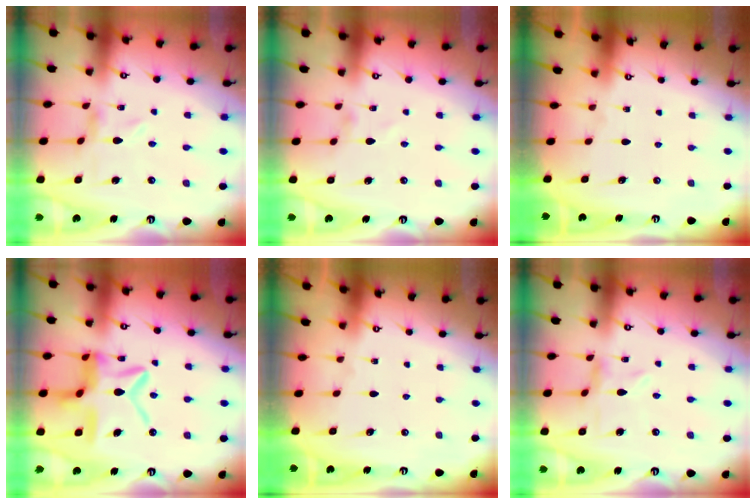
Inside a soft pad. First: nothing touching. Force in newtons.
{"total": 0.9, "press": 0.9, "slide": 0.1}
{"total": 0.0}
{"total": 14.5, "press": 14.4, "slide": 1.5}
{"total": 0.0}
{"total": 0.7, "press": 0.7, "slide": 0.2}